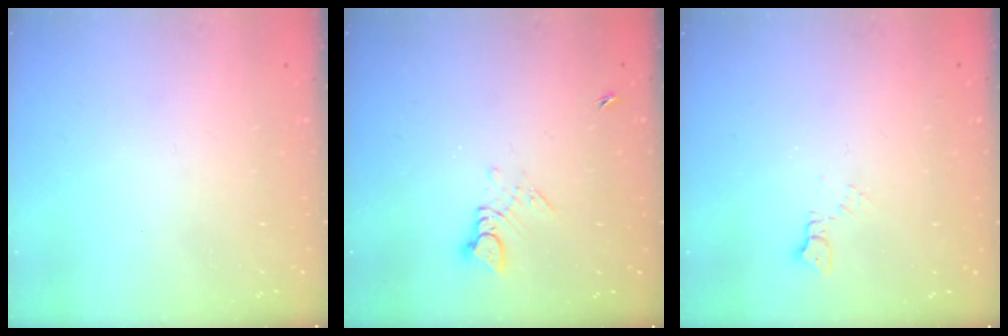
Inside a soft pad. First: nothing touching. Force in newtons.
{"total": 3.9, "press": 3.9, "slide": 0.6}
{"total": 3.6, "press": 3.5, "slide": 0.6}